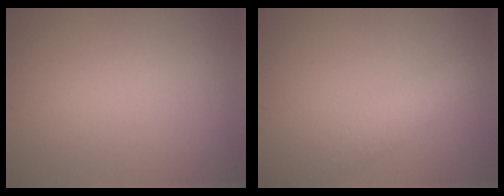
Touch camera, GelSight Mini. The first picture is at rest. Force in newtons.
{"total": 3.3, "press": 3.3, "slide": 0.2}